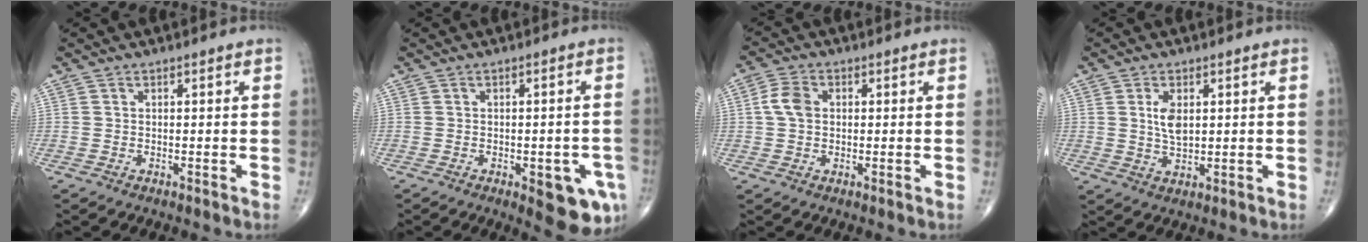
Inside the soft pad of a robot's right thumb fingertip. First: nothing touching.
{"total": 8.9, "force": [-3.4, 3.3, 7.6], "torque": [-0.068, 0.004, -0.034]}
{"total": 4.6, "force": [0.5, 3.3, 3.2], "torque": [-0.065, 0.008, 0.005]}
{"total": 4.7, "force": [1.1, 2.4, 3.9], "torque": [-0.064, -0.010, 0.024]}